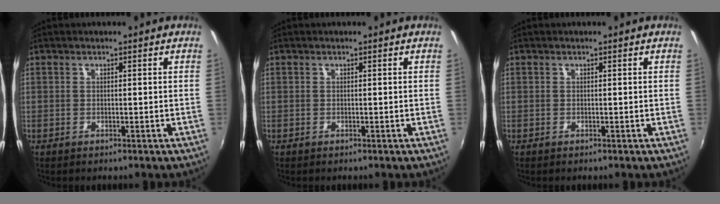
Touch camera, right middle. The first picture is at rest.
{"total": 0.0}
{"total": 0.0}